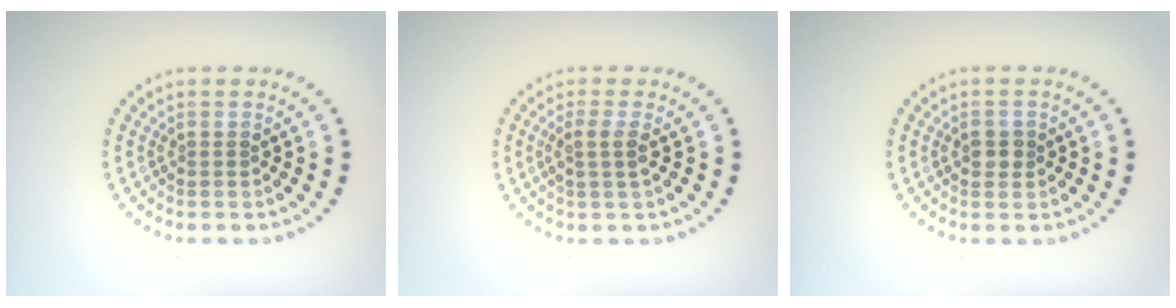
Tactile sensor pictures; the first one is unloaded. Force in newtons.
{"total": 1.8, "press": 1.5, "slide": 0.9}
{"total": 1.4, "press": 1.4, "slide": 0.3}